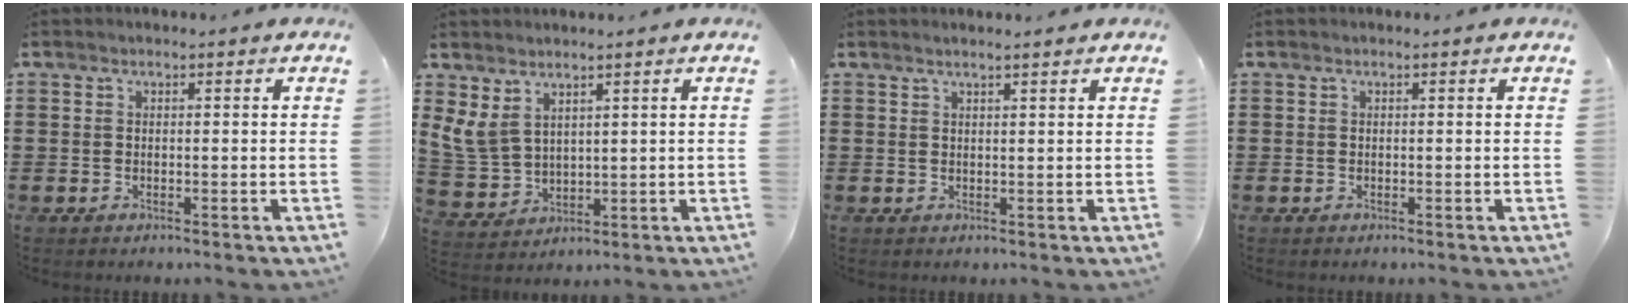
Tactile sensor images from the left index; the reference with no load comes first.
{"total": 5.3, "force": [3.5, 3.0, 2.6], "torque": [-0.079, -0.010, 0.067]}
{"total": 1.3, "force": [1.1, -0.2, 0.6], "torque": [-0.011, -0.001, 0.022]}
{"total": 0.0}